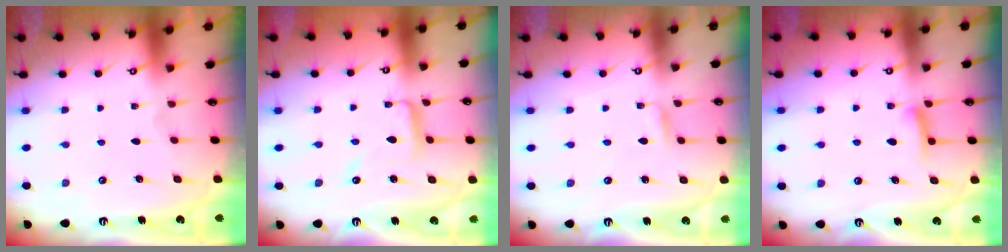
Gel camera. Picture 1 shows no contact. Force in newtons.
{"total": 7.6, "press": 7.6, "slide": 0.5}
{"total": 1.3, "press": 1.3, "slide": 0.2}
{"total": 8.2, "press": 8.2, "slide": 0.5}